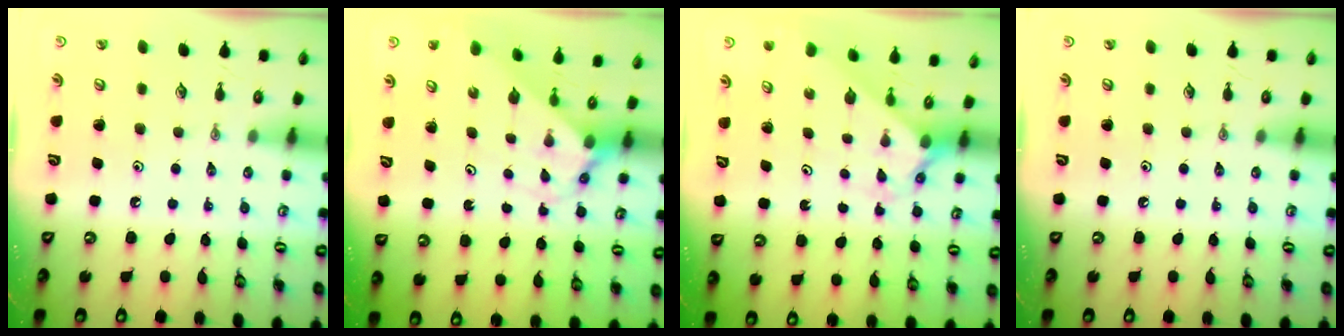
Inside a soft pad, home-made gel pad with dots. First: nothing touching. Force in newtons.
{"total": 2.3, "press": 2.3, "slide": 0.2}
{"total": 1.9, "press": 1.9, "slide": 0.1}
{"total": 0.0}